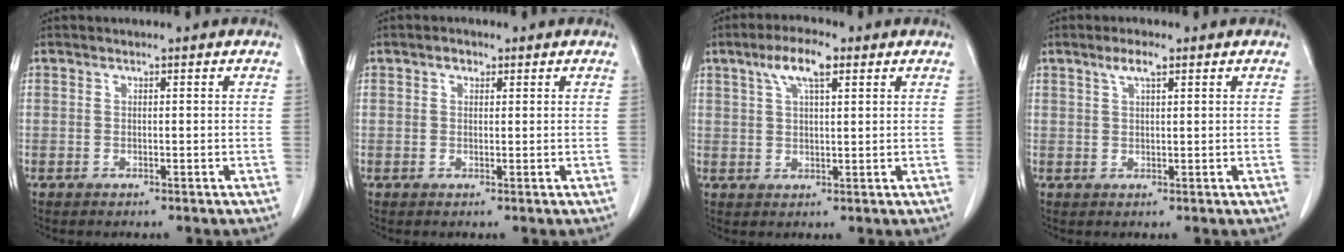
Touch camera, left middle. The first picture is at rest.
{"total": 1.4, "force": [0.8, 1.0, 0.6], "torque": [-0.011, 0.002, 0.010]}
{"total": 5.9, "force": [3.1, 1.4, 4.8], "torque": [-0.097, 0.012, 0.056]}
{"total": 2.6, "force": [1.6, 0.4, 2.0], "torque": [-0.044, 0.005, 0.030]}